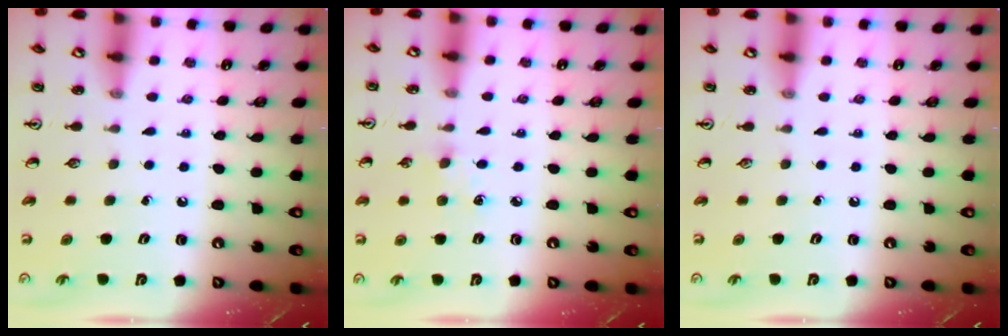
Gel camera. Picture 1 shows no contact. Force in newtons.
{"total": 3.9, "press": 3.9, "slide": 0.5}
{"total": 0.0}